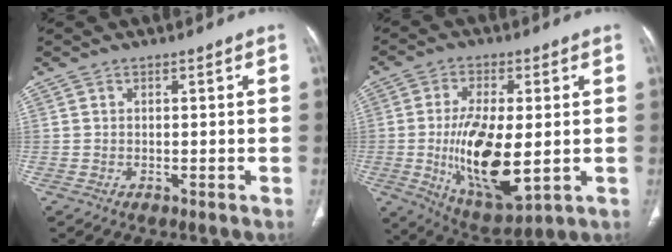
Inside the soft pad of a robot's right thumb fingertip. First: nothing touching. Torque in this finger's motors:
{"motor_torque": [2.84, 2.17, 1.55, -0.76, 0.20]}